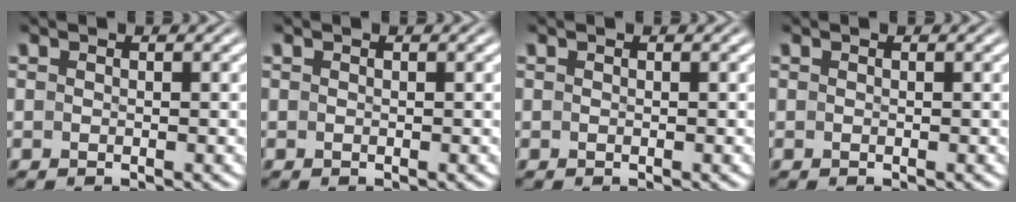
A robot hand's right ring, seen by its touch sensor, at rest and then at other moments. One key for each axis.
{"total": 0.0}
{"total": 0.0}
{"total": 0.0}